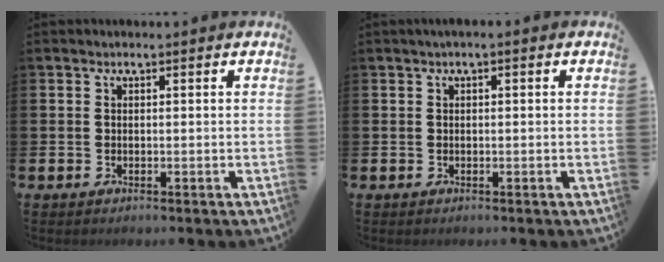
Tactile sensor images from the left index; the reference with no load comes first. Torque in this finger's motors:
{"motor_torque": [0.37, -0.37, 0.12, 0.02]}